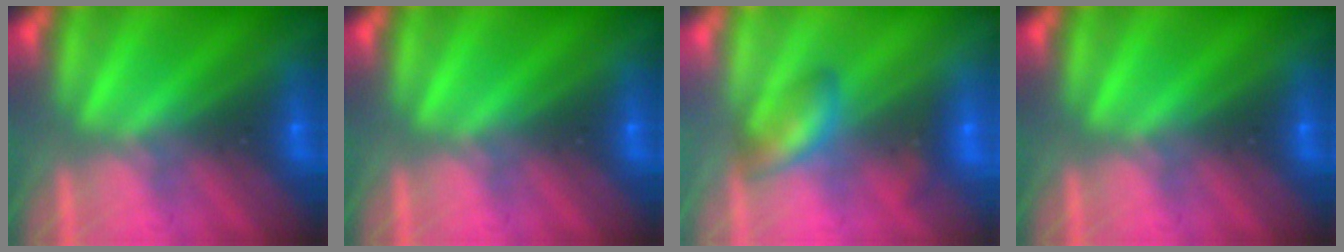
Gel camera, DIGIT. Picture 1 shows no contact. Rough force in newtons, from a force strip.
{"total": 0.0}
{"total": 2.4}
{"total": 0.0}